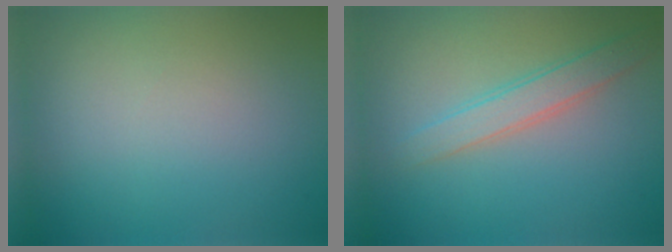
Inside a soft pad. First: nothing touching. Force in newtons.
{"total": 2.4, "press": 2.4, "slide": 0.0}